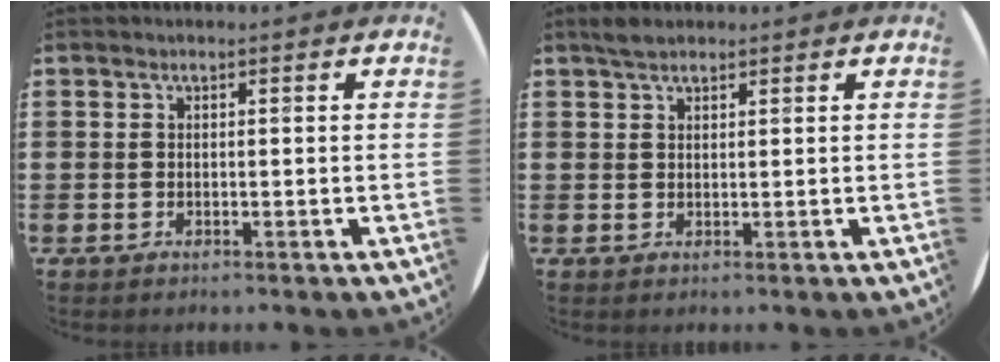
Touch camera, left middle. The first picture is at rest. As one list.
[{"total": 1.9, "force": [1.7, 0.7, 0.7], "torque": [-0.009, 0.003, 0.029]}]